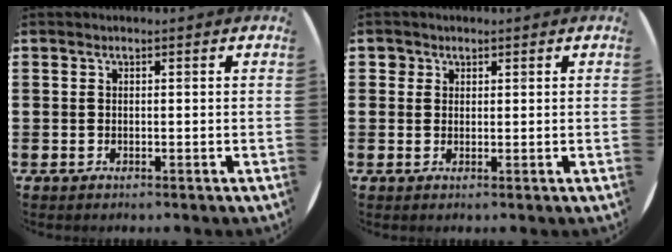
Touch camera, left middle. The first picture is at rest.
{"total": 1.3, "force": [1.0, 0.9, 0.0], "torque": [0.005, 0.000, 0.018]}